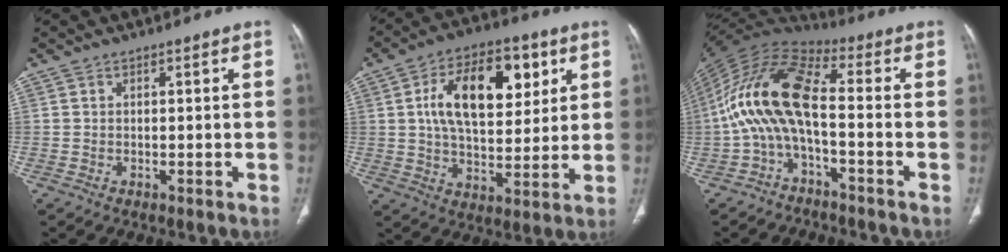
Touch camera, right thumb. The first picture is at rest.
{"total": 18.1, "force": [5.5, 10.0, 14.1], "torque": [-0.192, -0.007, 0.090]}
{"total": 13.4, "force": [-2.9, 5.1, 12.0], "torque": [-0.241, 0.069, -0.068]}